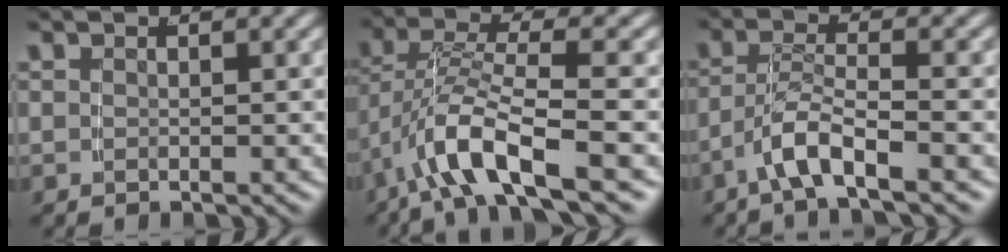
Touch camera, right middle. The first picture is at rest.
{"total": 5.7, "force": [-1.7, 2.0, 5.1], "torque": [-0.116, -0.016, -0.015]}
{"total": 3.6, "force": [-2.2, 0.5, 2.8], "torque": [-0.059, -0.006, -0.034]}